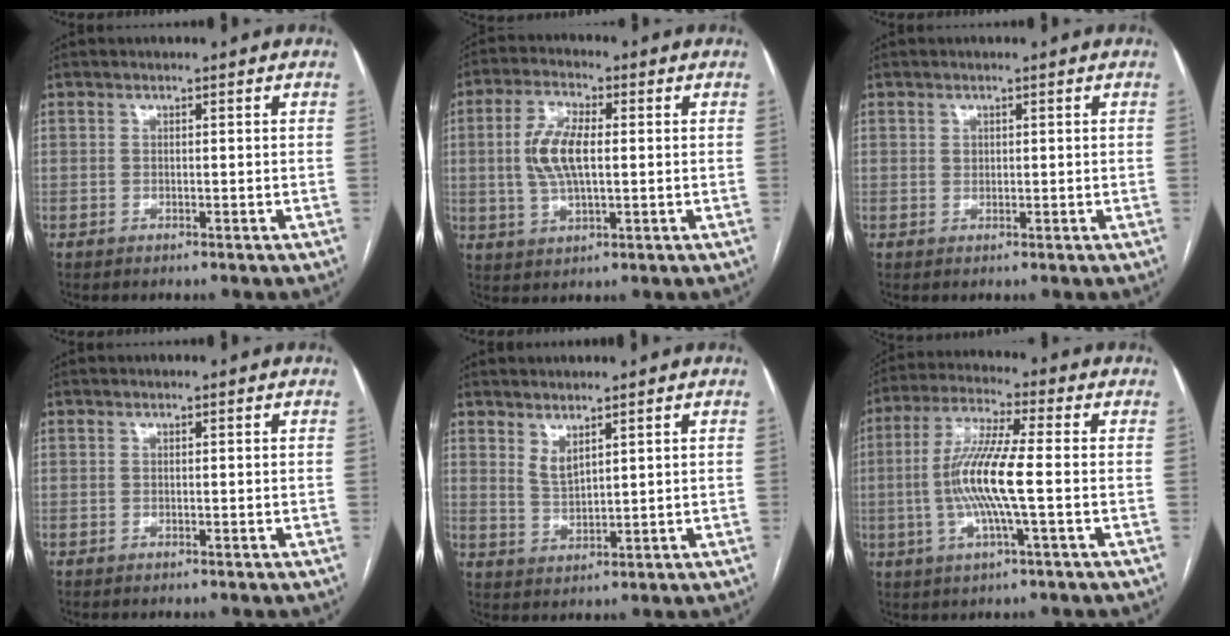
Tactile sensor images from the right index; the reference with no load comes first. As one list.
[{"total": 8.2, "force": [0.6, 3.1, 7.6], "torque": [-0.166, 0.008, 0.014]}, {"total": 0.9, "force": [0.3, 0.7, 0.3], "torque": [-0.003, -0.001, 0.005]}, {"total": 0.0}, {"total": 3.0, "force": [2.3, 0.8, 1.8], "torque": [-0.039, -0.012, 0.052]}, {"total": 11.2, "force": [-1.2, 0.5, 11.1], "torque": [-0.225, 0.002, -0.031]}]